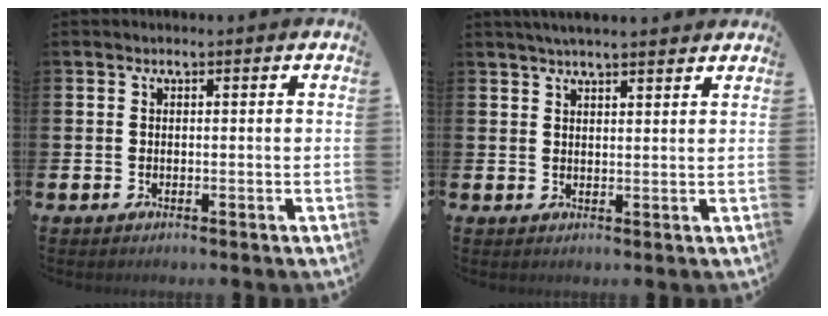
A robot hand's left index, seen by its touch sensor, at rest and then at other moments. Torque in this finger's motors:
{"motor_torque": [0.98, -1.16, 0.25, 0.05]}